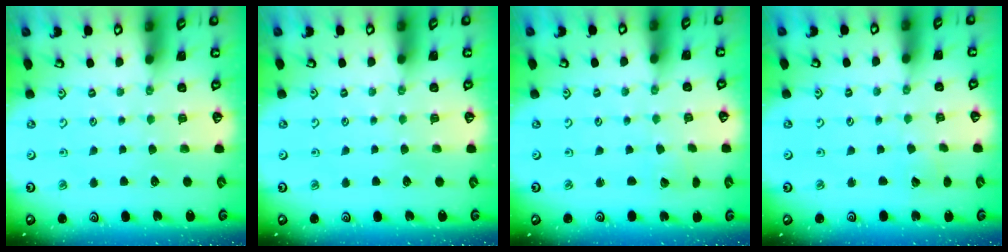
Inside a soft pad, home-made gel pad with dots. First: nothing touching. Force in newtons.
{"total": 0.0}
{"total": 1.2, "press": 1.2, "slide": 0.1}
{"total": 2.6, "press": 2.6, "slide": 0.3}